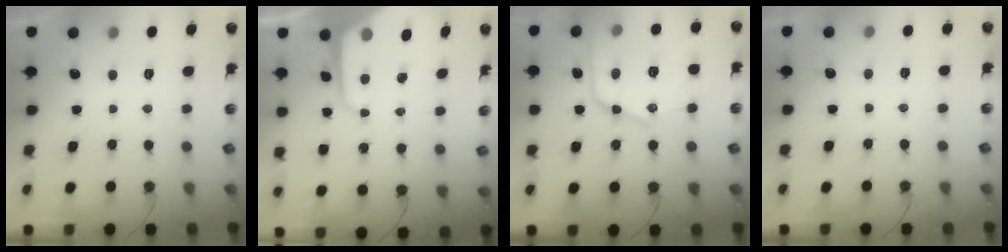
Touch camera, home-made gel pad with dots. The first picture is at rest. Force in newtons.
{"total": 9.7, "press": 9.7, "slide": 0.7}
{"total": 20.6, "press": 20.6, "slide": 1.9}
{"total": 1.7, "press": 1.6, "slide": 0.4}